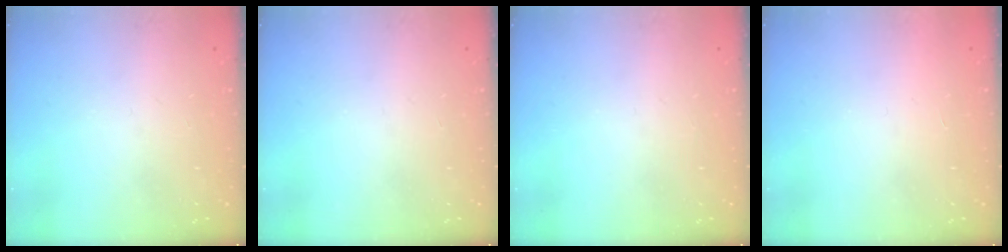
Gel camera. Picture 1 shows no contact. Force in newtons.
{"total": 0.0}
{"total": 0.0}
{"total": 1.7, "press": 1.7, "slide": 0.1}